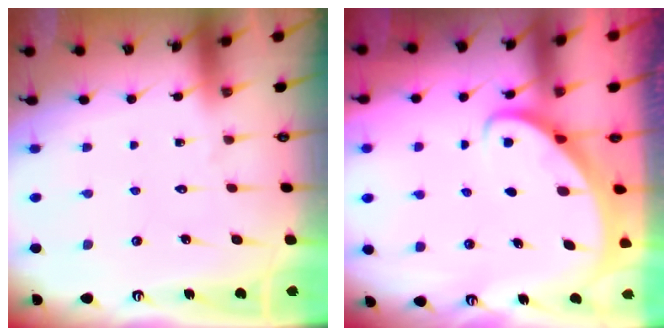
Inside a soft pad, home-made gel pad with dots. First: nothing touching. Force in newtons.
{"total": 2.3, "press": 2.3, "slide": 0.3}